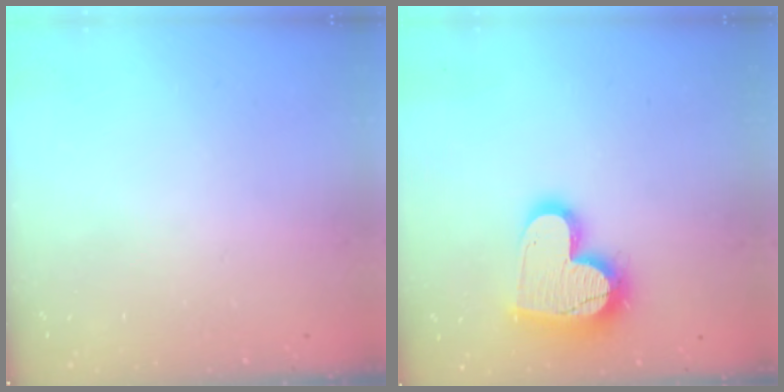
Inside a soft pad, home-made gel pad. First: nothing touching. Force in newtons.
{"total": 17.4, "press": 17.3, "slide": 1.3}